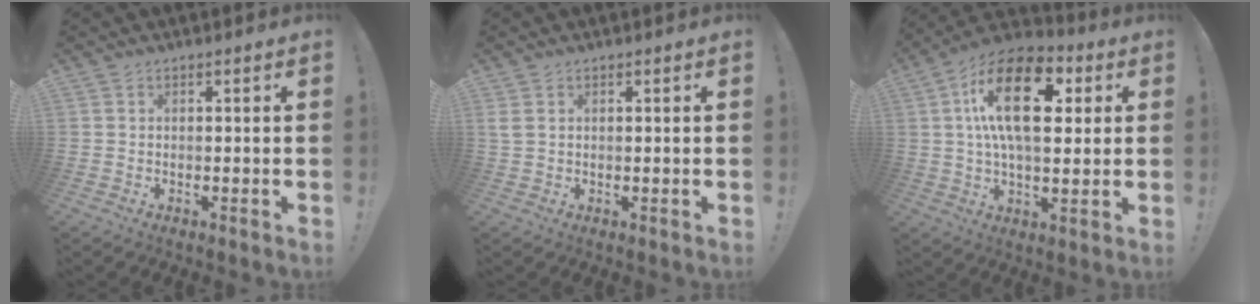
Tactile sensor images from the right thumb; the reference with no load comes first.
{"total": 2.0, "force": [1.0, 1.0, 1.5], "torque": [-0.030, 0.002, 0.019]}
{"total": 21.3, "force": [5.3, 10.9, 17.6], "torque": [-0.294, -0.011, 0.081]}